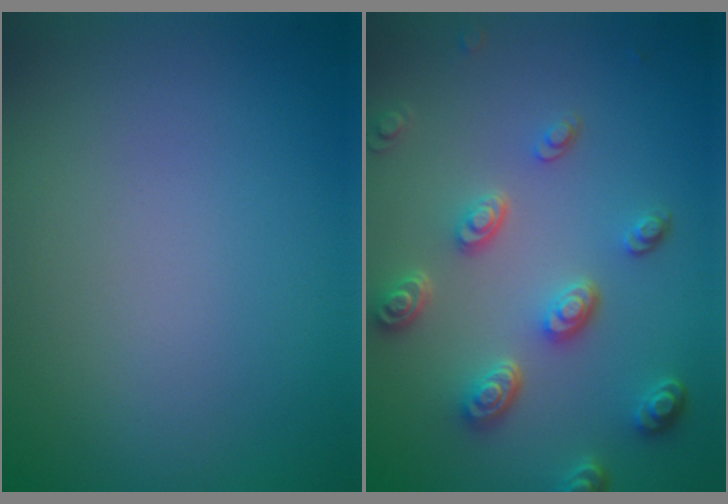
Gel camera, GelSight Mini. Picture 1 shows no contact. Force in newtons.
{"total": 4.7, "press": 3.6, "slide": 3.1}